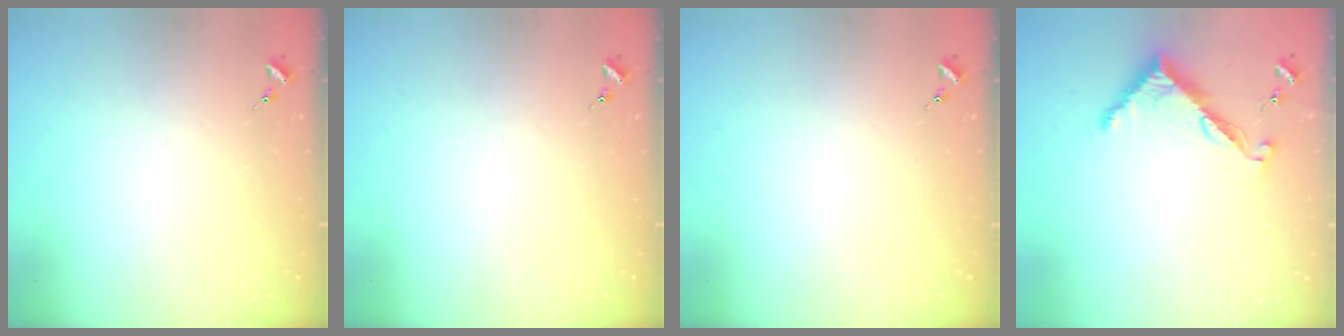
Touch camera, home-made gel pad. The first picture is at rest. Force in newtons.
{"total": 0.0}
{"total": 0.0}
{"total": 8.7, "press": 8.7, "slide": 0.6}